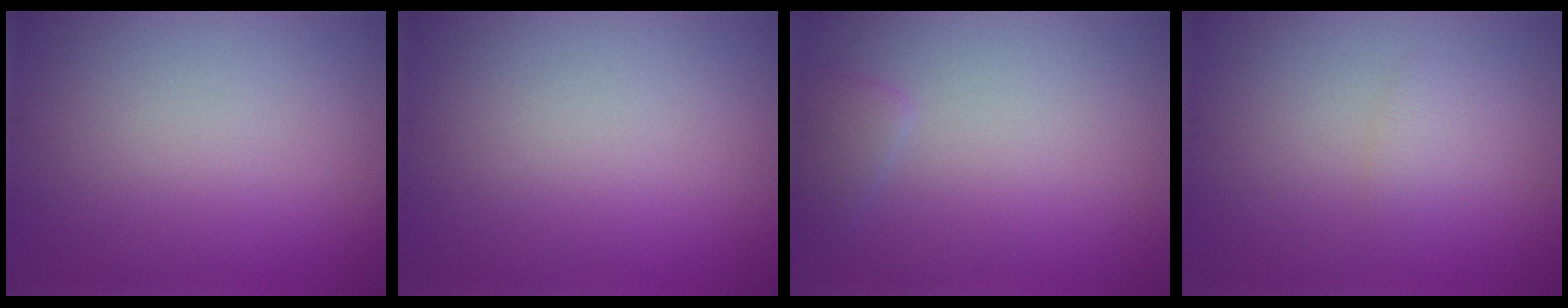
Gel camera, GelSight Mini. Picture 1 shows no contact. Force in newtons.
{"total": 0.0}
{"total": 1.3, "press": 1.3, "slide": 0.1}
{"total": 1.2, "press": 1.2, "slide": 0.2}